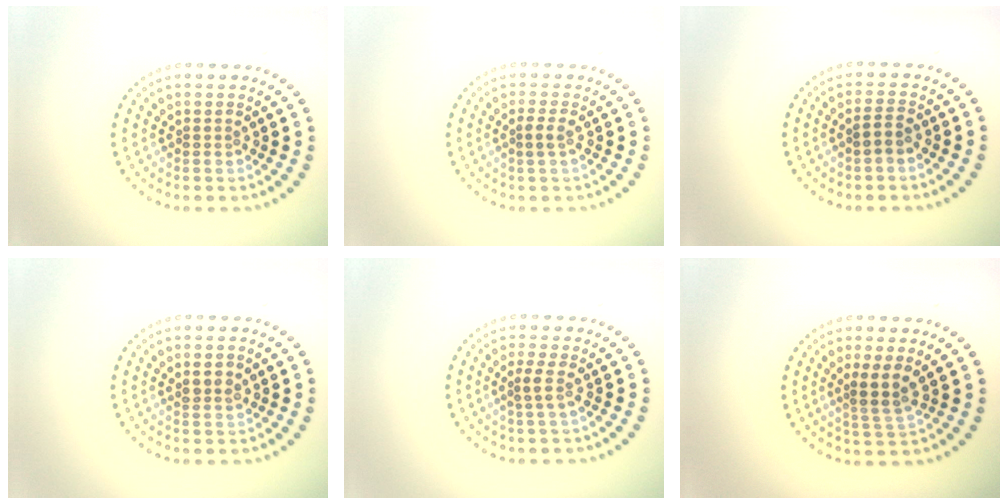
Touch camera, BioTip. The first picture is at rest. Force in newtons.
{"total": 1.2, "press": 1.0, "slide": 0.6}
{"total": 0.9, "press": 0.8, "slide": 0.4}
{"total": 1.6, "press": 1.4, "slide": 0.7}
{"total": 1.3, "press": 1.0, "slide": 0.8}
{"total": 2.5, "press": 1.8, "slide": 1.6}